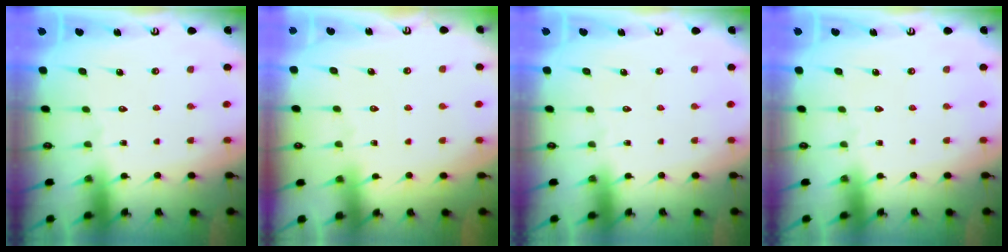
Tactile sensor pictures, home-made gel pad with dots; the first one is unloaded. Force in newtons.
{"total": 2.7, "press": 2.6, "slide": 0.4}
{"total": 0.0}
{"total": 0.0}